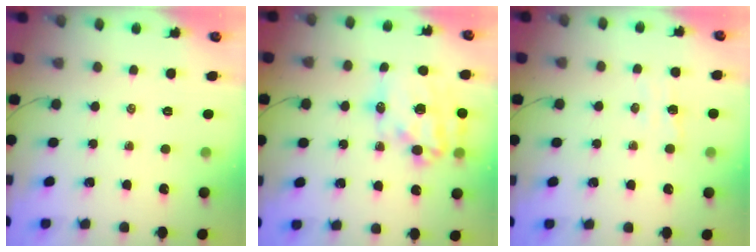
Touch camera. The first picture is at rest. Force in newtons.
{"total": 19.6, "press": 19.1, "slide": 4.3}
{"total": 4.2, "press": 4.1, "slide": 1.0}